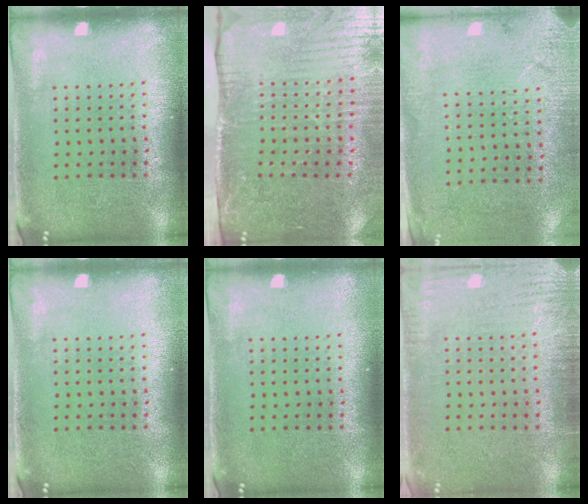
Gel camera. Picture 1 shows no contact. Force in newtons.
{"total": 4.5, "press": 3.7, "slide": 2.4}
{"total": 2.6, "press": 2.4, "slide": 0.9}
{"total": 0.0}
{"total": 0.0}
{"total": 2.9, "press": 2.9, "slide": 0.4}